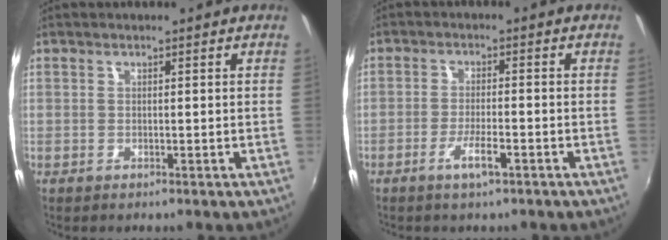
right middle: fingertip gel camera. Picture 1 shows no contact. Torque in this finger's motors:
{"motor_torque": [1.07, -1.07, 0.13, 0.05]}